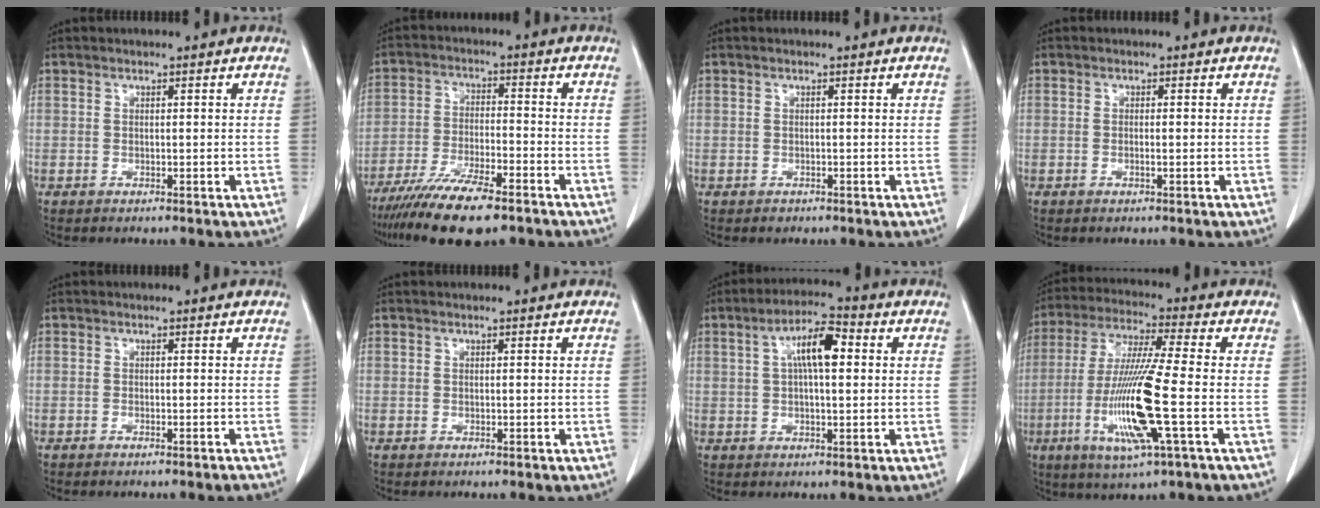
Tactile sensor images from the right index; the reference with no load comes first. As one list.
[{"total": 12.7, "force": [-9.3, 2.5, 8.3], "torque": [-0.148, -0.026, -0.158]}, {"total": 0.7, "force": [-0.4, 0.6, 0.0], "torque": [-0.003, 0.004, -0.005]}, {"total": 0.8, "force": [-0.2, 0.0, 0.8], "torque": [-0.016, -0.001, -0.002]}, {"total": 1.1, "force": [-0.9, -0.3, 0.4], "torque": [-0.006, 0.003, -0.015]}, {"total": 0.0}, {"total": 7.7, "force": [1.8, 2.1, 7.2], "torque": [-0.132, 0.022, 0.027]}, {"total": 14.7, "force": [-3.7, 0.0, 14.2], "torque": [-0.295, -0.019, -0.075]}]